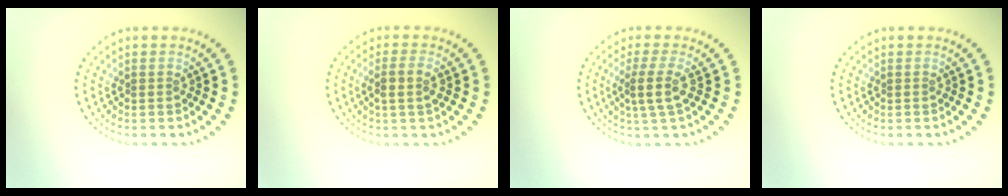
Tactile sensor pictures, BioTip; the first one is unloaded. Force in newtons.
{"total": 1.8, "press": 1.7, "slide": 0.8}
{"total": 2.4, "press": 1.8, "slide": 1.7}
{"total": 0.0}